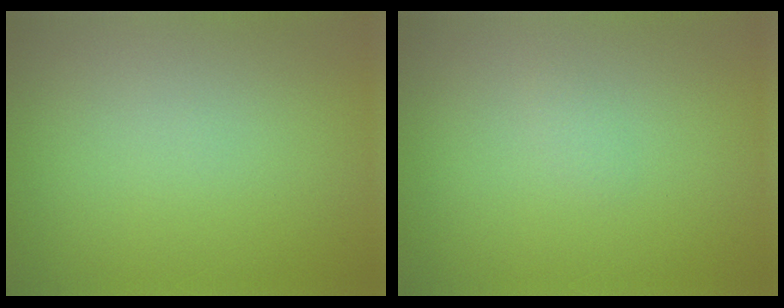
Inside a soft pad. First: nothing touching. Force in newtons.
{"total": 0.5, "press": 0.5, "slide": 0.1}